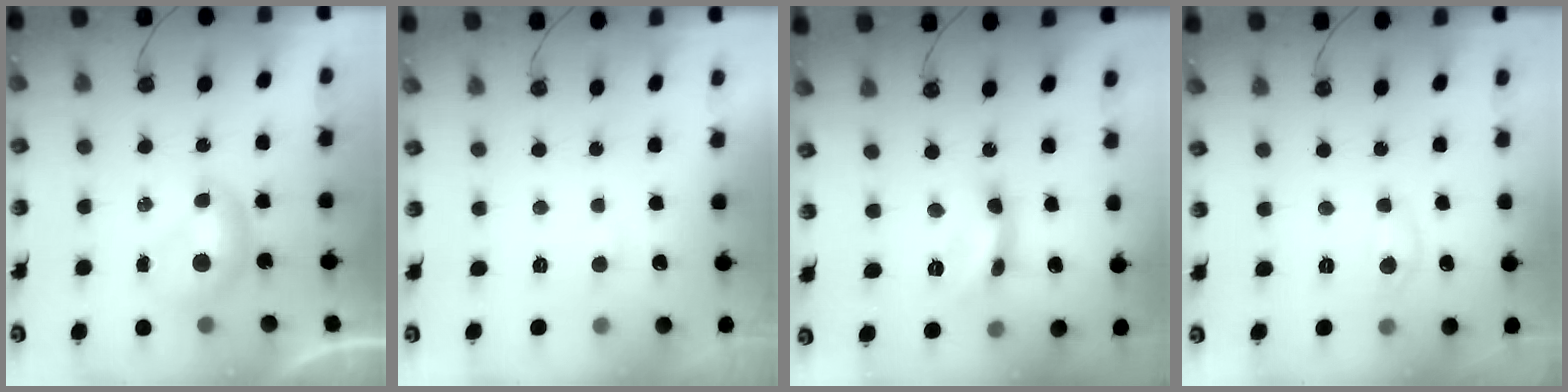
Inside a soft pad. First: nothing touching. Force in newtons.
{"total": 2.4, "press": 2.3, "slide": 0.4}
{"total": 6.3, "press": 6.3, "slide": 0.3}
{"total": 0.0}